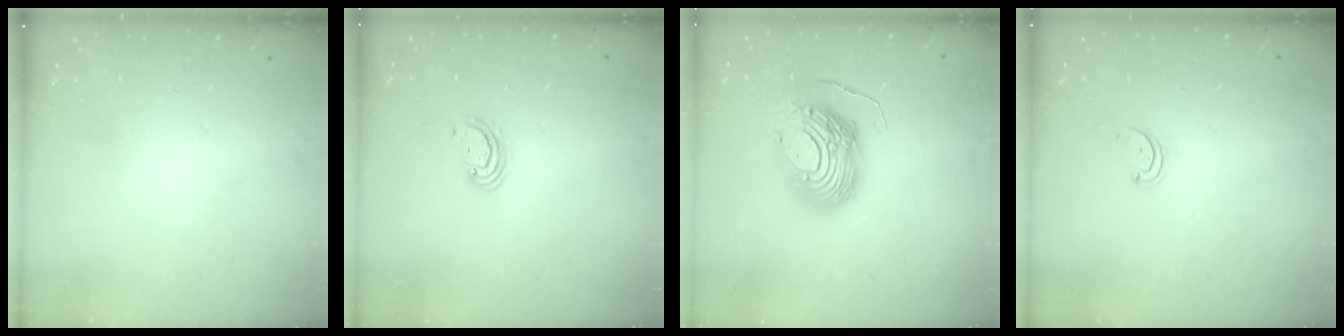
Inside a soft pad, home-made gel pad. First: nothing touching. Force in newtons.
{"total": 3.6, "press": 3.6, "slide": 0.4}
{"total": 16.1, "press": 16.1, "slide": 1.4}
{"total": 1.8, "press": 1.7, "slide": 0.2}